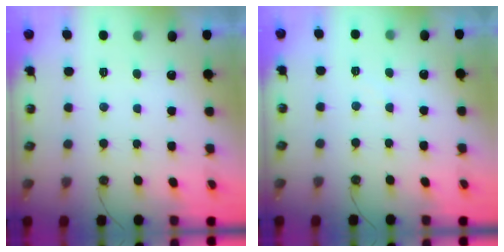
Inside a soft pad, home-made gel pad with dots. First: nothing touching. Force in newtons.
{"total": 2.9, "press": 2.9, "slide": 0.5}